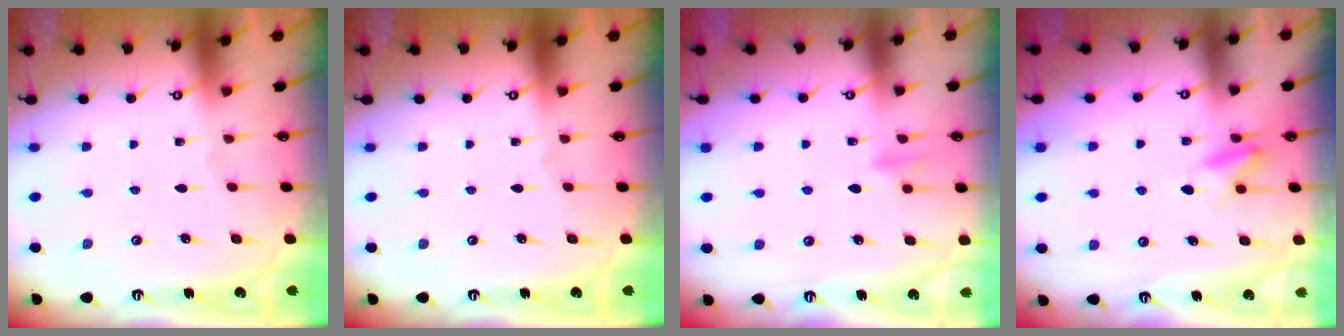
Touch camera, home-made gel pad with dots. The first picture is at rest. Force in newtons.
{"total": 0.0}
{"total": 9.1, "press": 9.0, "slide": 1.8}
{"total": 7.8, "press": 7.7, "slide": 1.1}